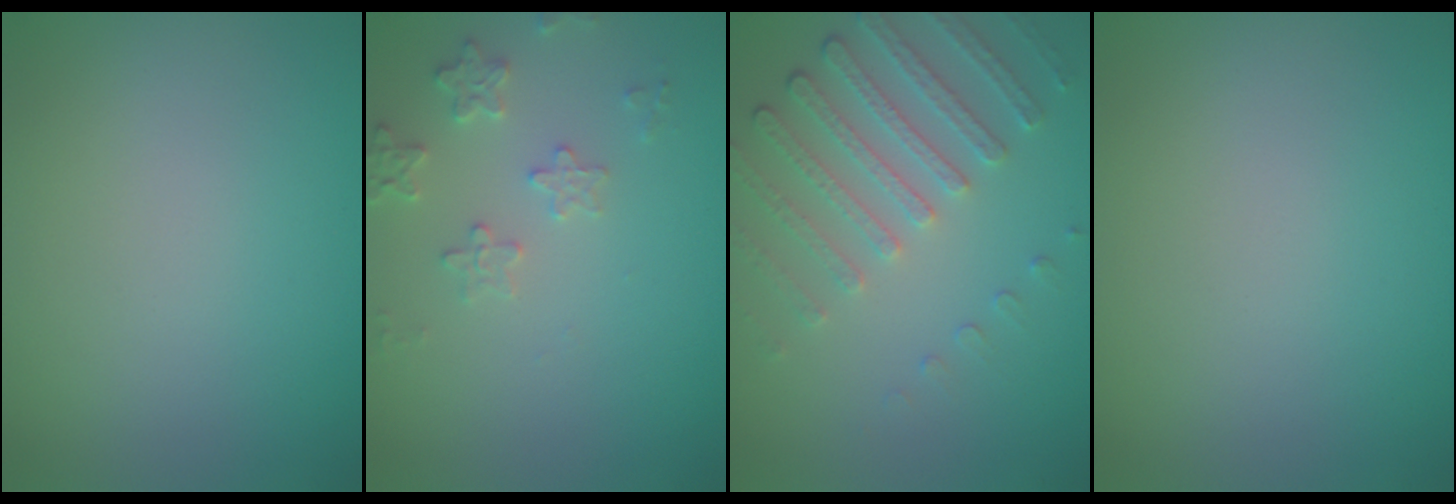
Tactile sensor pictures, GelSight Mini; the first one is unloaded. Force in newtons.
{"total": 2.2, "press": 2.1, "slide": 0.4}
{"total": 4.5, "press": 3.3, "slide": 3.1}
{"total": 0.0}